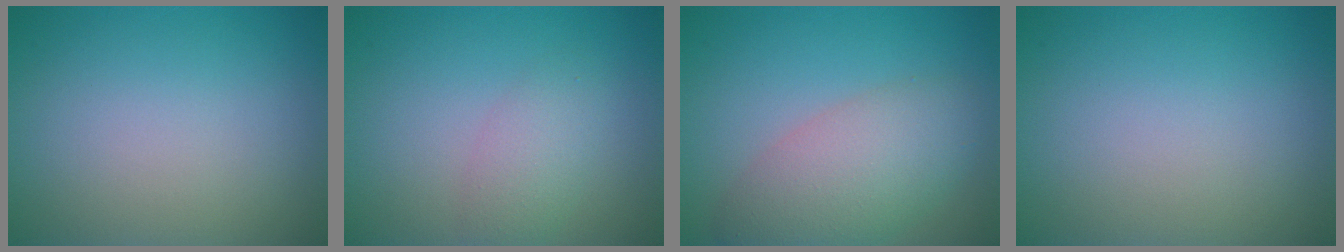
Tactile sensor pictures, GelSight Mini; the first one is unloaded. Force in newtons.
{"total": 2.3, "press": 2.3, "slide": 0.1}
{"total": 5.9, "press": 5.9, "slide": 0.2}
{"total": 0.0}